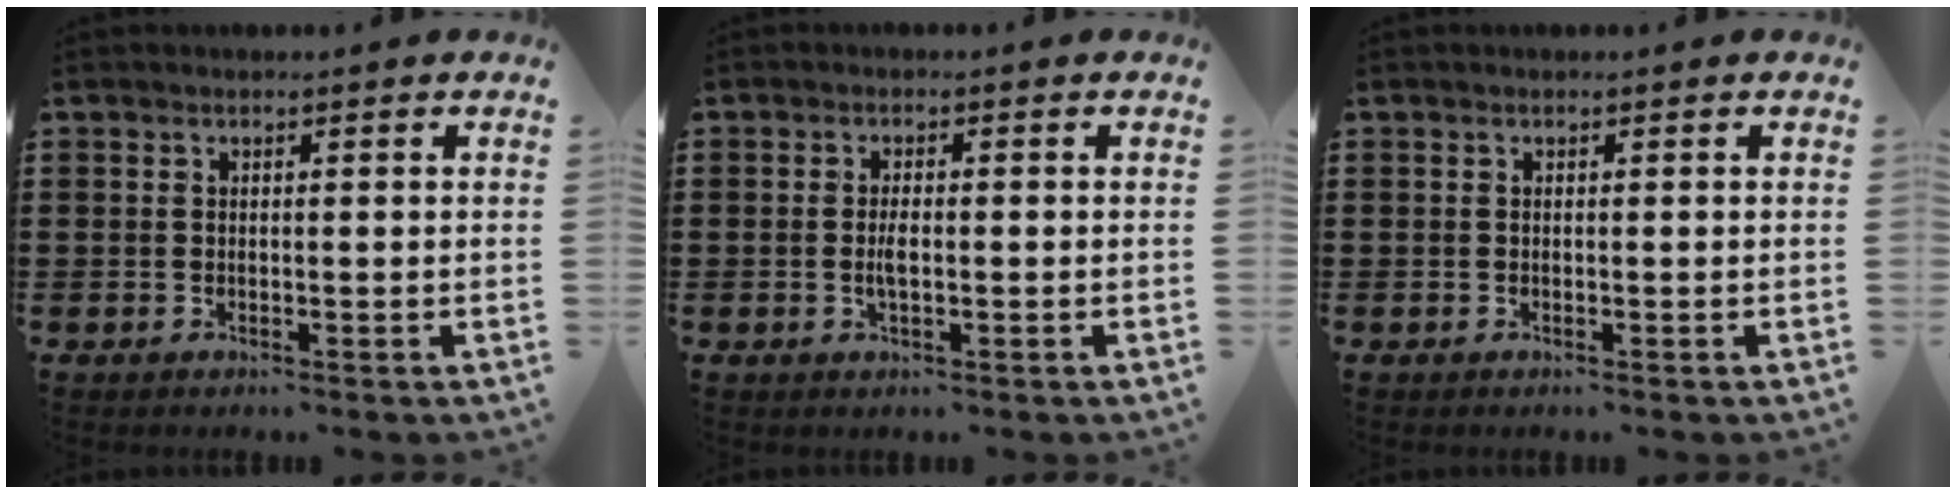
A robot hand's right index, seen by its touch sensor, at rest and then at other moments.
{"total": 2.4, "force": [-0.3, 0.8, 2.3], "torque": [-0.050, -0.005, -0.007]}
{"total": 0.0}